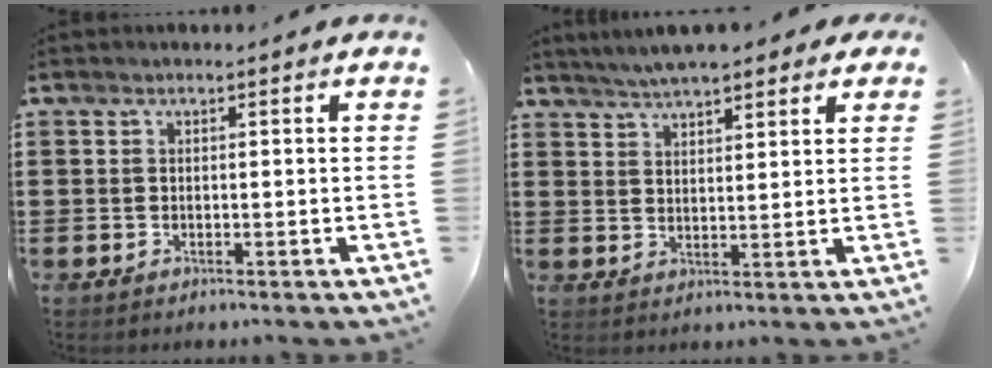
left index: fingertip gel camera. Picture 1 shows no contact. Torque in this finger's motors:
{"motor_torque": [1.07, -1.07, 0.61, 0.21]}